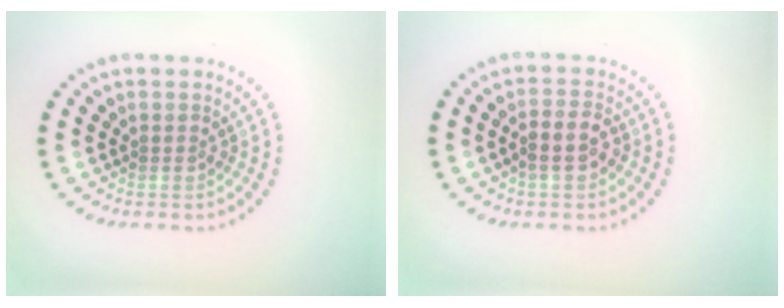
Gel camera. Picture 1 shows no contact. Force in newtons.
{"total": 2.5, "press": 2.3, "slide": 1.0}